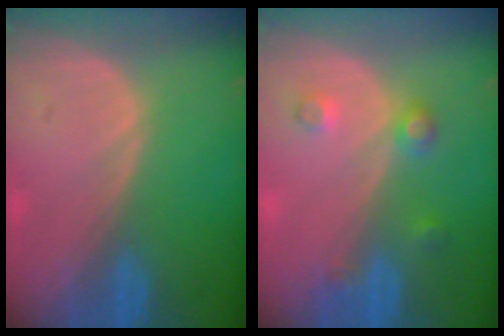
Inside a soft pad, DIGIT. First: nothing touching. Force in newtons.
{"total": 3.5, "press": 3.3, "slide": 1.3}